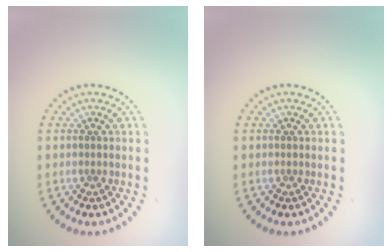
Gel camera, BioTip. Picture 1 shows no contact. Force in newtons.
{"total": 0.0}